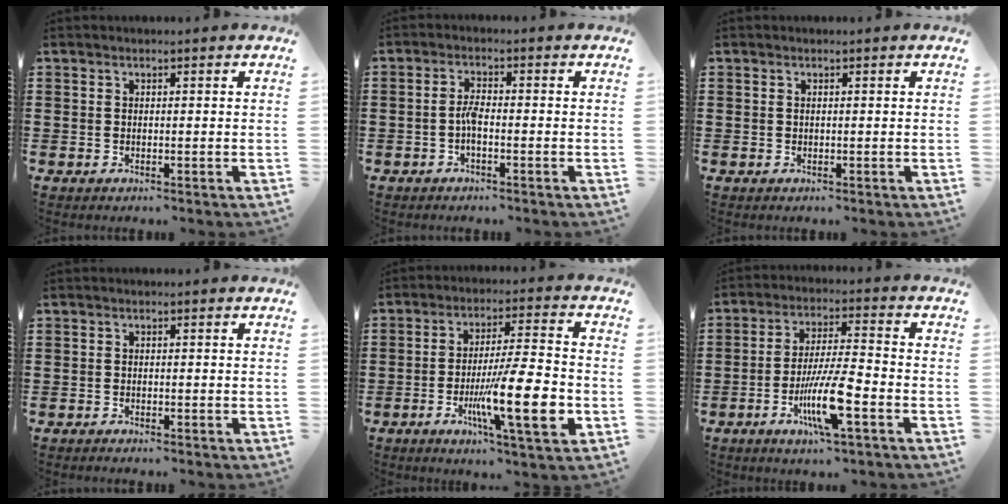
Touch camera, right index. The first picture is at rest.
{"total": 2.9, "force": [-0.9, 0.8, 2.7], "torque": [-0.058, 0.000, -0.019]}
{"total": 0.0}
{"total": 0.6, "force": [-0.6, 0.0, 0.1], "torque": [-0.003, -0.001, -0.013]}
{"total": 14.3, "force": [-4.5, 2.2, 13.4], "torque": [-0.242, -0.013, -0.079]}
{"total": 10.0, "force": [-4.0, 1.5, 9.0], "torque": [-0.185, -0.014, -0.077]}